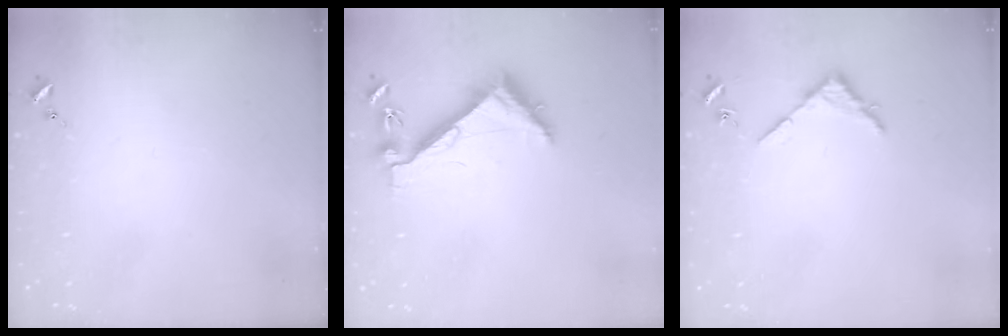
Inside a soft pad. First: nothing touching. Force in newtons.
{"total": 6.3, "press": 6.2, "slide": 0.7}
{"total": 3.4, "press": 3.4, "slide": 0.4}